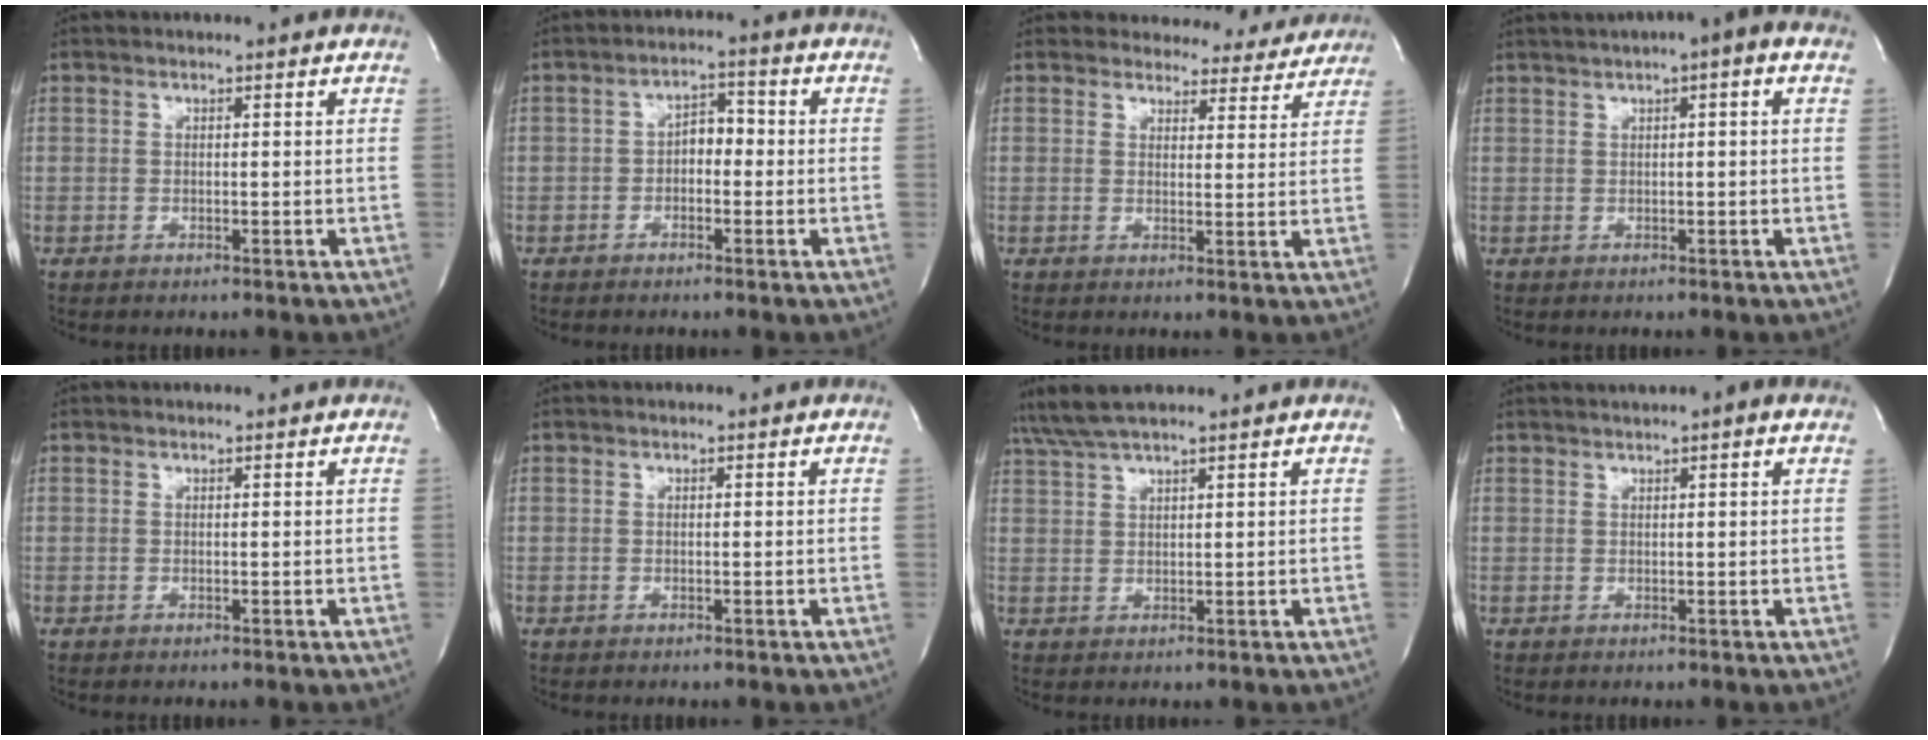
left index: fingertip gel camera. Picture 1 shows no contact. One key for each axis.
{"total": 3.7, "fx": -0.6, "fy": 2.1, "fz": 2.9, "tx": -0.042, "ty": 0.020, "tz": -0.017}
{"total": 7.9, "fx": 7.4, "fy": 2.8, "fz": 0.0, "tx": 0.027, "ty": -0.009, "tz": 0.069}
{"total": 5.7, "fx": 2.6, "fy": 0.6, "fz": 5.0, "tx": -0.079, "ty": 0.021, "tz": 0.034}
{"total": 0.0}
{"total": 0.0}
{"total": 5.1, "fx": 4.5, "fy": -0.5, "fz": 2.3, "tx": -0.055, "ty": 0.022, "tz": 0.092}
{"total": 3.4, "fx": 2.2, "fy": 0.0, "fz": 2.6, "tx": -0.041, "ty": 0.019, "tz": 0.033}